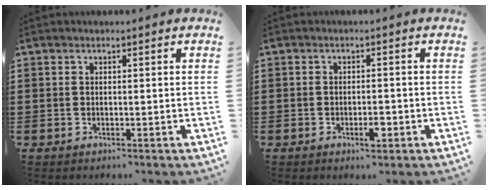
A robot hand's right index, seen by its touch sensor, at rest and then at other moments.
{"total": 2.6, "force": [-1.2, 0.8, 2.1], "torque": [-0.037, 0.001, -0.022]}